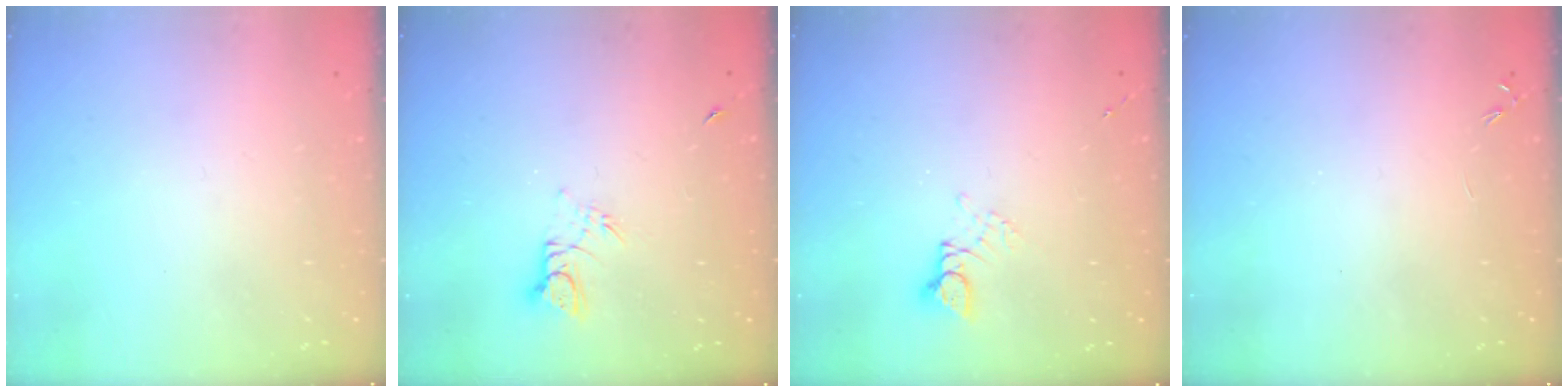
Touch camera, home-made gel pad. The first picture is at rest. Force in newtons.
{"total": 3.8, "press": 3.8, "slide": 0.4}
{"total": 2.7, "press": 2.7, "slide": 0.2}
{"total": 0.0}